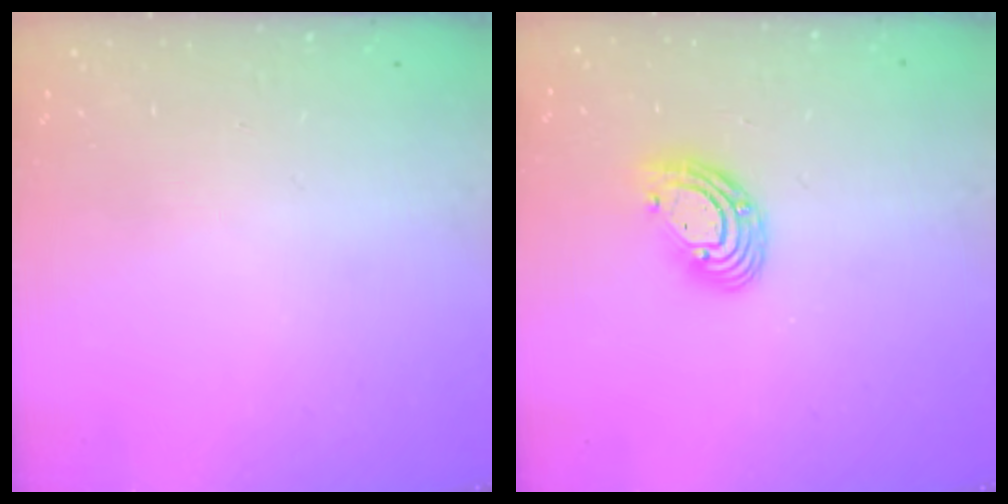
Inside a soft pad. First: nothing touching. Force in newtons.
{"total": 9.5, "press": 9.4, "slide": 1.7}